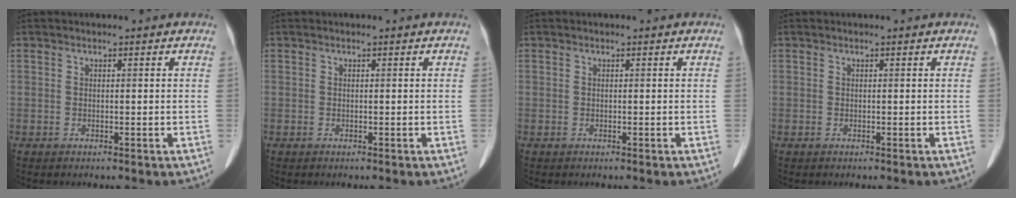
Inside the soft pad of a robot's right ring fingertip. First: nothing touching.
{"total": 0.0}
{"total": 0.0}
{"total": 0.0}